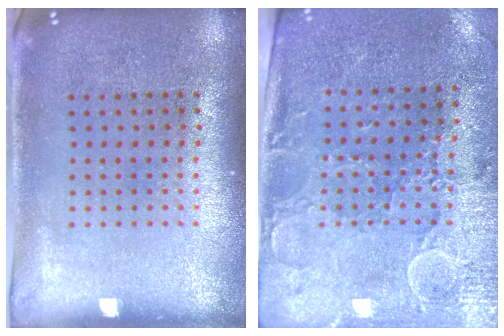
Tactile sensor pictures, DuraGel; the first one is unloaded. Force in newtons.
{"total": 2.9, "press": 2.6, "slide": 1.3}